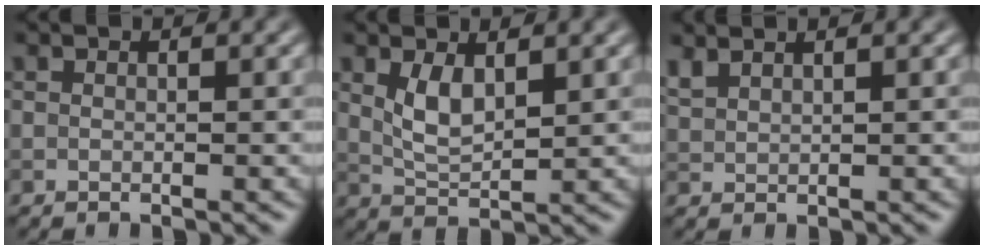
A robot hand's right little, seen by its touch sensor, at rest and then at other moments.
{"total": 3.0, "force": [1.2, 1.4, 2.4], "torque": [-0.056, -0.004, 0.030]}
{"total": 1.5, "force": [1.4, 0.3, 0.5], "torque": [-0.016, 0.005, 0.035]}